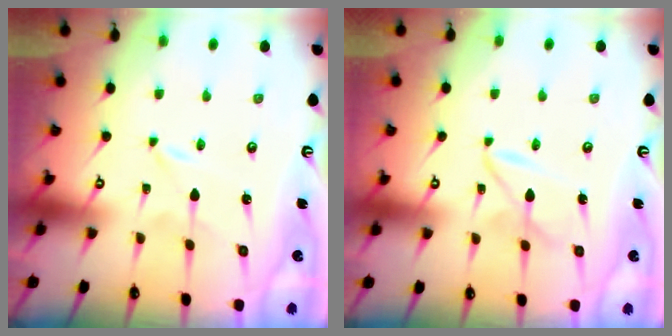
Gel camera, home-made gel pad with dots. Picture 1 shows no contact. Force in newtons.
{"total": 5.0, "press": 5.0, "slide": 0.4}